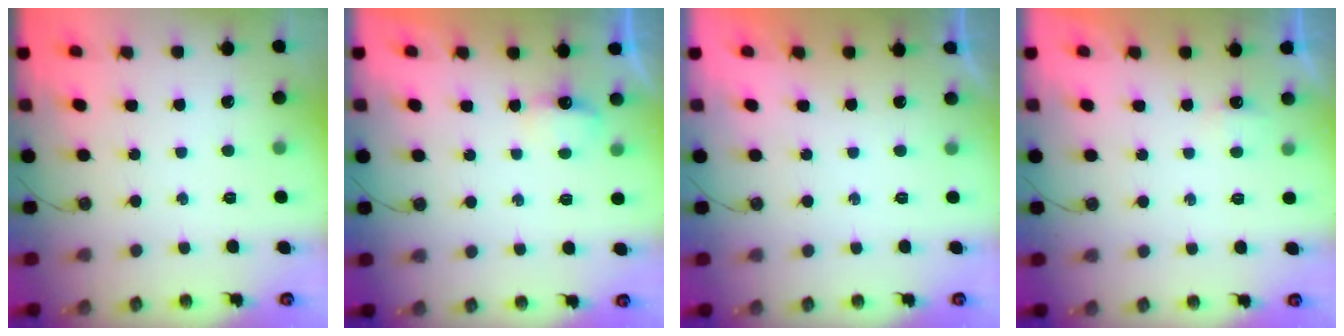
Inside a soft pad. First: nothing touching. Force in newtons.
{"total": 4.0, "press": 3.9, "slide": 0.7}
{"total": 0.0}
{"total": 2.8, "press": 2.8, "slide": 0.4}